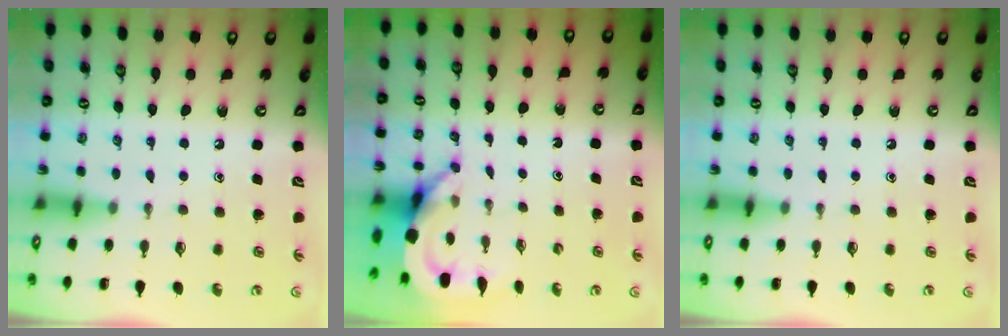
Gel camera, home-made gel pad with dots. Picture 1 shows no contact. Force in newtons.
{"total": 6.2, "press": 6.2, "slide": 0.5}
{"total": 0.0}